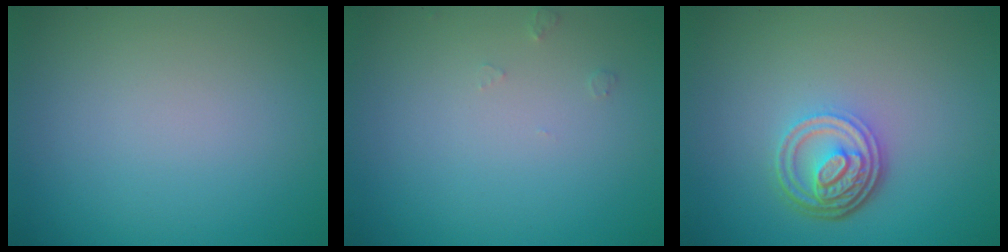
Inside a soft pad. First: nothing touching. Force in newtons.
{"total": 0.6, "press": 0.6, "slide": 0.1}
{"total": 4.6, "press": 3.4, "slide": 3.1}